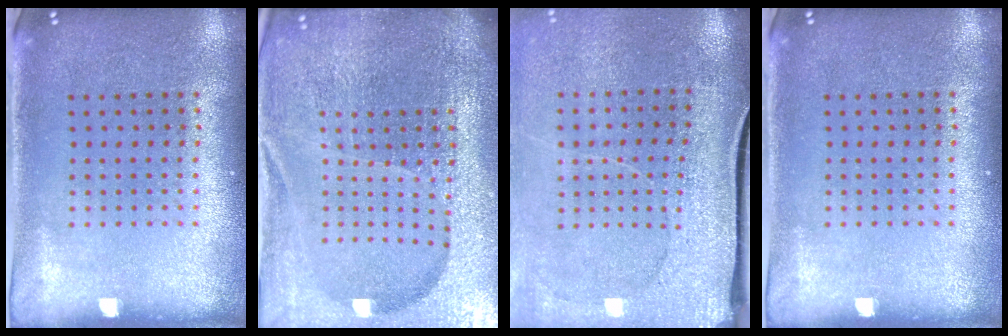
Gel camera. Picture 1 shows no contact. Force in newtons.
{"total": 6.6, "press": 5.8, "slide": 3.2}
{"total": 3.3, "press": 2.9, "slide": 1.5}
{"total": 0.0}